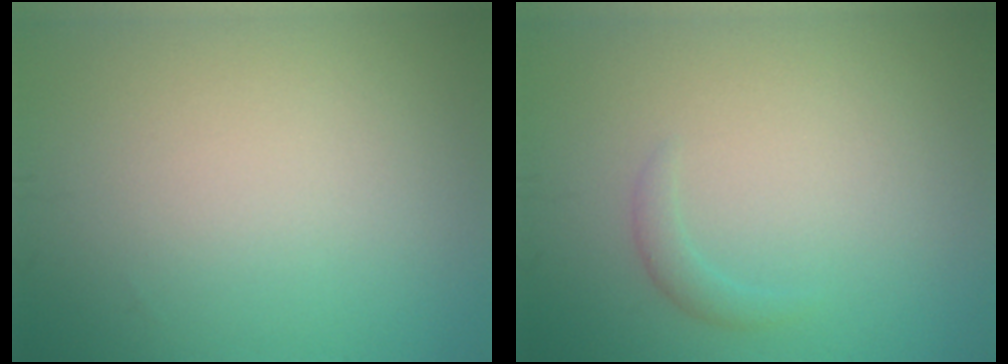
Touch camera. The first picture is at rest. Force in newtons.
{"total": 1.0, "press": 1.0, "slide": 0.0}